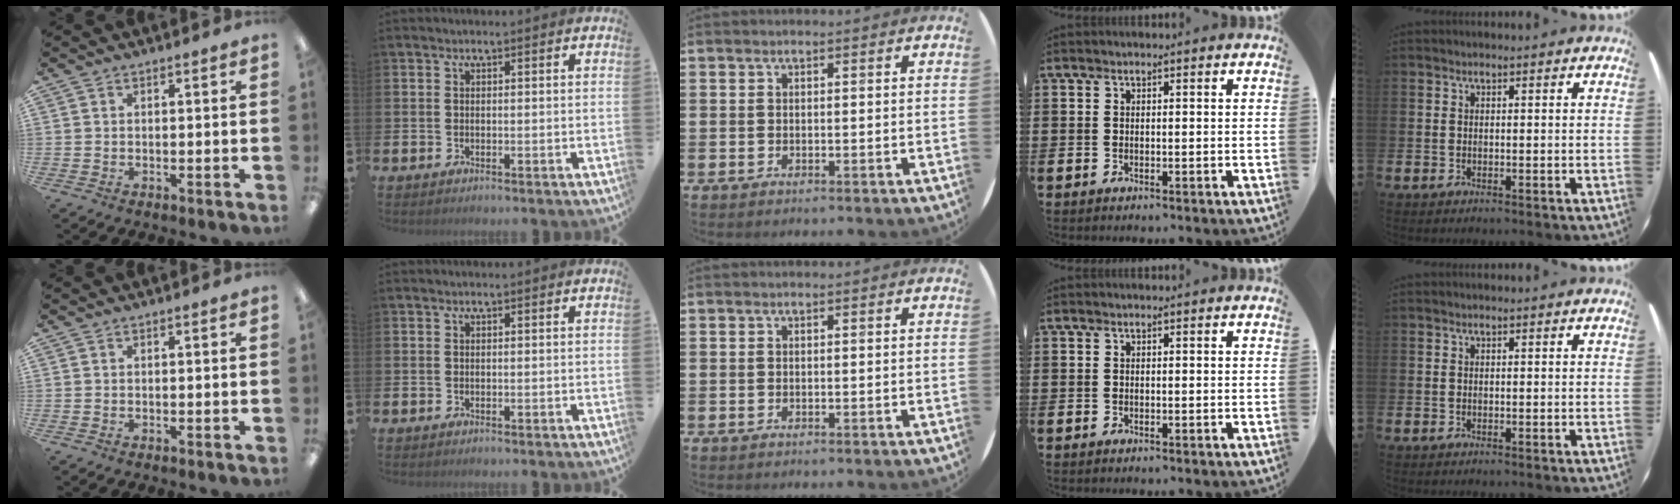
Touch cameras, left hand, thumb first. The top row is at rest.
{}